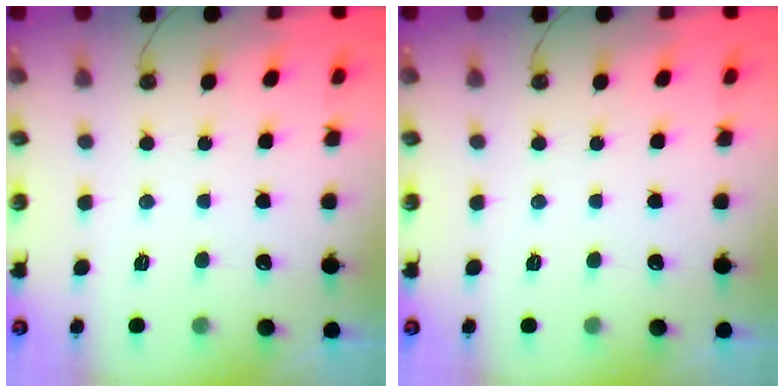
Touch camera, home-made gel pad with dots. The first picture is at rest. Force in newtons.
{"total": 0.0}